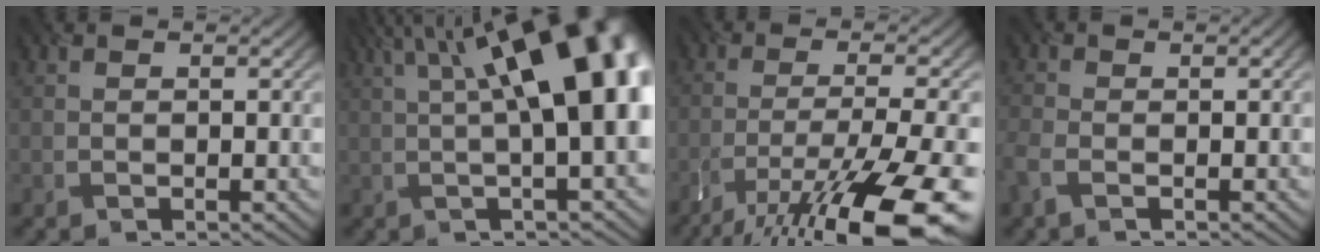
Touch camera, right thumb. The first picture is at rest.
{"total": 16.2, "force": [2.9, 5.4, 15.0], "torque": [-0.195, 0.046, 0.040]}
{"total": 15.5, "force": [-10.2, 3.6, 11.1], "torque": [-0.204, -0.015, -0.161]}
{"total": 2.9, "force": [-1.3, 1.1, 2.3], "torque": [-0.065, -0.004, -0.031]}